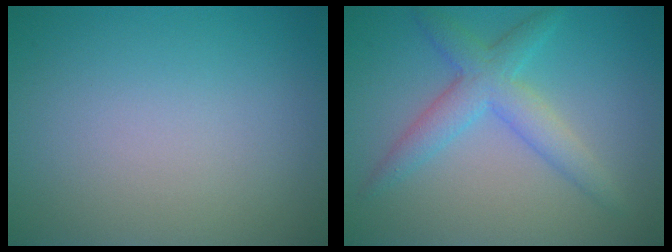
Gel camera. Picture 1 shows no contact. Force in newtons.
{"total": 4.0, "press": 4.0, "slide": 0.1}